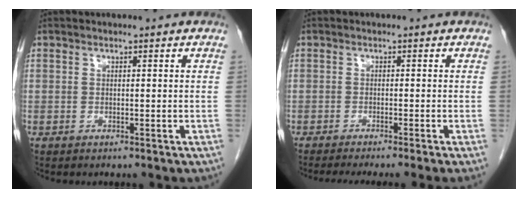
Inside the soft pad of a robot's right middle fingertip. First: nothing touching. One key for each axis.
{"total": 7.3, "fx": -6.1, "fy": -1.1, "fz": 3.8, "tx": -0.030, "ty": -0.016, "tz": -0.091}